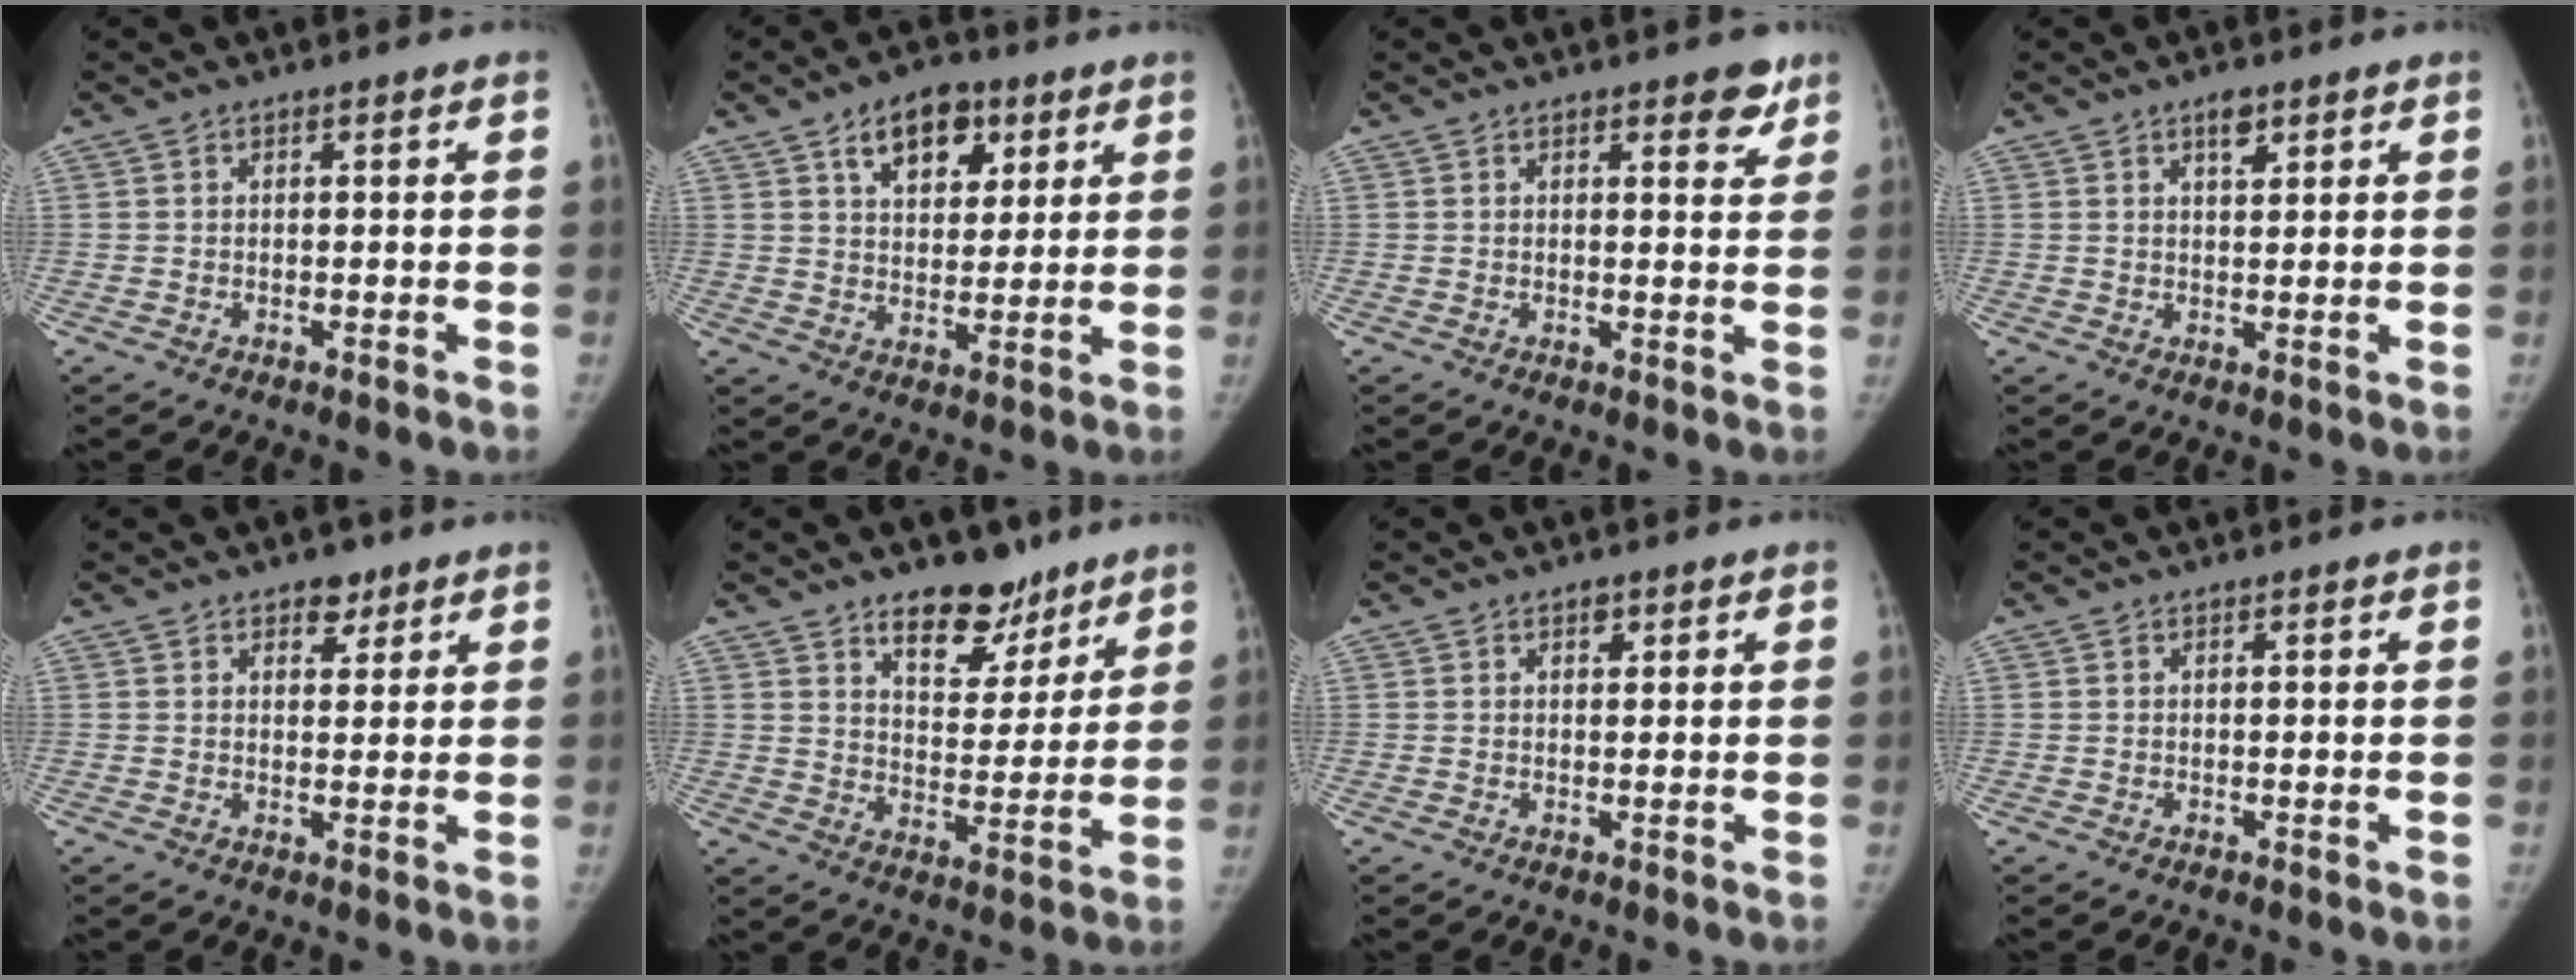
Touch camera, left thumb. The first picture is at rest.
{"total": 10.4, "force": [5.3, 6.5, 6.3], "torque": [-0.061, -0.020, 0.081]}
{"total": 3.8, "force": [2.6, 1.7, 2.3], "torque": [-0.005, -0.013, 0.029]}
{"total": 3.0, "force": [1.9, 1.4, 1.9], "torque": [-0.020, -0.010, 0.029]}
{"total": 3.5, "force": [2.3, 2.2, 1.5], "torque": [0.001, -0.013, 0.033]}
{"total": 11.3, "force": [8.2, 5.9, 5.0], "torque": [-0.036, -0.056, 0.133]}
{"total": 1.4, "force": [0.8, 0.9, 0.7], "torque": [-0.001, -0.002, 0.010]}
{"total": 0.0}